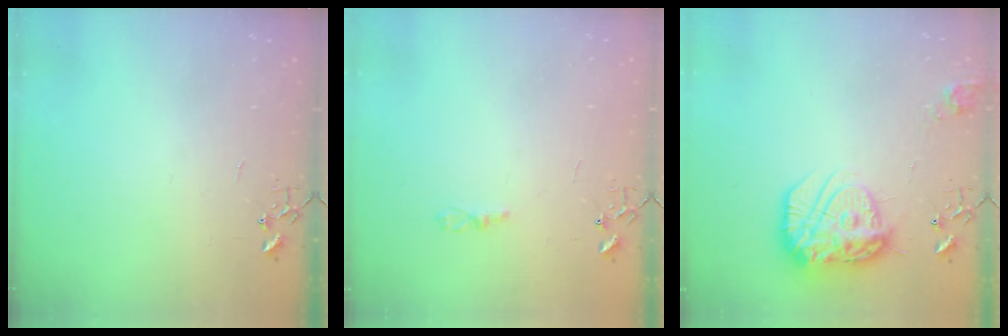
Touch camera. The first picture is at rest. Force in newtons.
{"total": 3.2, "press": 3.1, "slide": 0.4}
{"total": 19.1, "press": 19.1, "slide": 1.1}